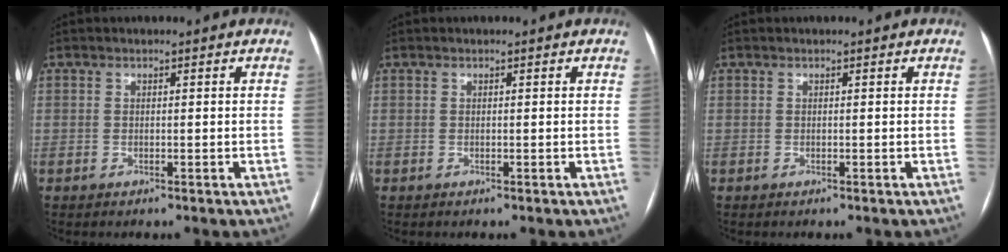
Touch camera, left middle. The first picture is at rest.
{"total": 0.0}
{"total": 0.0}